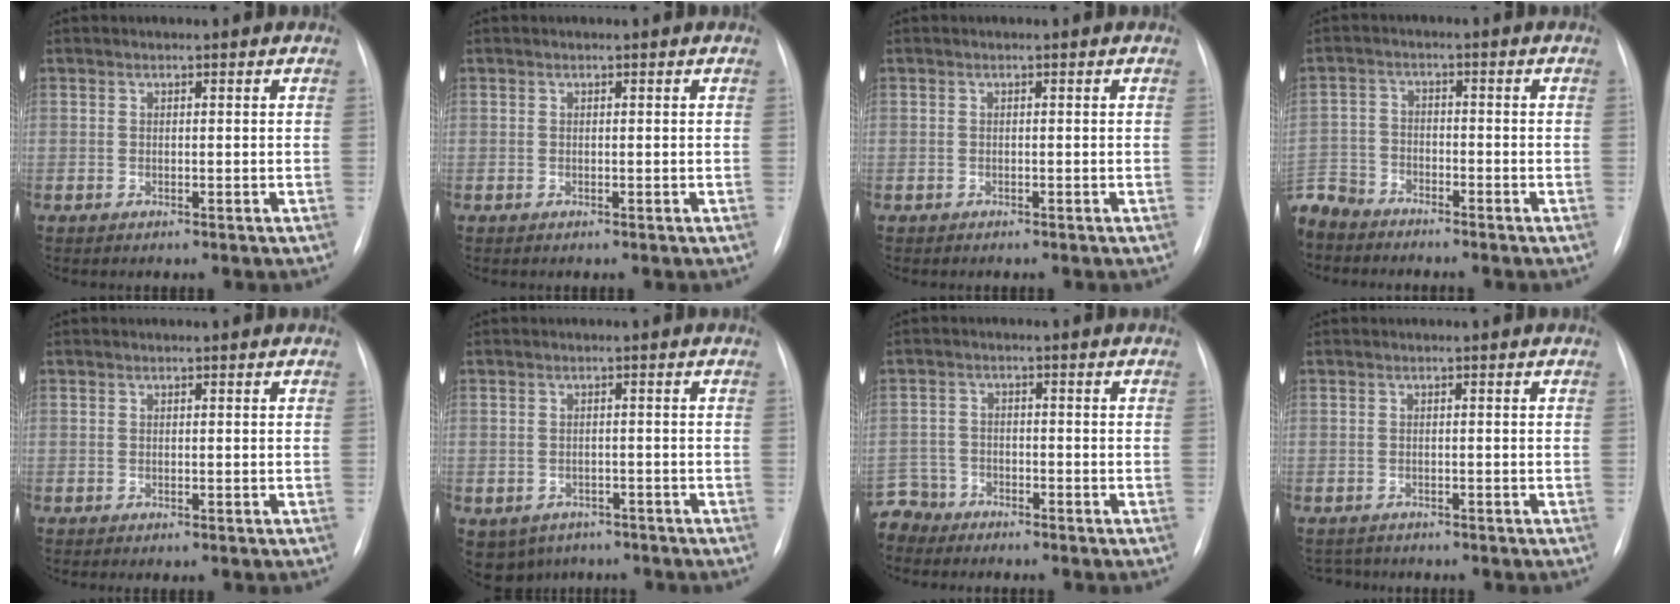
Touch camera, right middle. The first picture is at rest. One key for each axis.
{"total": 0.0}
{"total": 0.0}
{"total": 7.2, "fx": -6.7, "fy": 2.5, "fz": 0.7, "tx": -0.015, "ty": -0.007, "tz": -0.131}
{"total": 0.0}
{"total": 6.8, "fx": -4.4, "fy": 5.0, "fz": 1.3, "tx": -0.027, "ty": 0.006, "tz": -0.053}
{"total": 5.1, "fx": -4.6, "fy": 1.9, "fz": -1.0, "tx": 0.025, "ty": -0.003, "tz": -0.091}
{"total": 2.0, "fx": -1.8, "fy": 0.7, "fz": -0.3, "tx": 0.005, "ty": -0.005, "tz": -0.028}